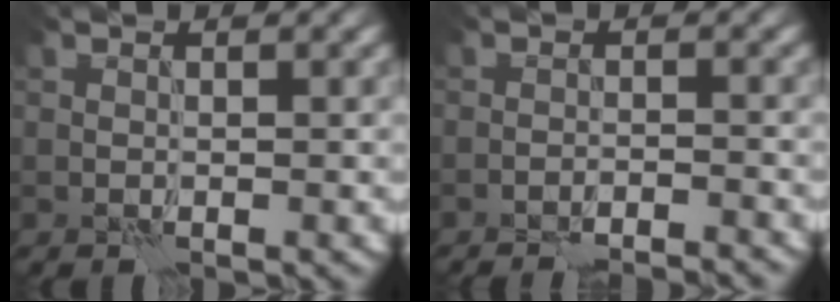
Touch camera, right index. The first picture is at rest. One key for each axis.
{"total": 4.7, "fx": -4.5, "fy": 0.5, "fz": 1.1, "tx": -0.013, "ty": 0.013, "tz": -0.061}